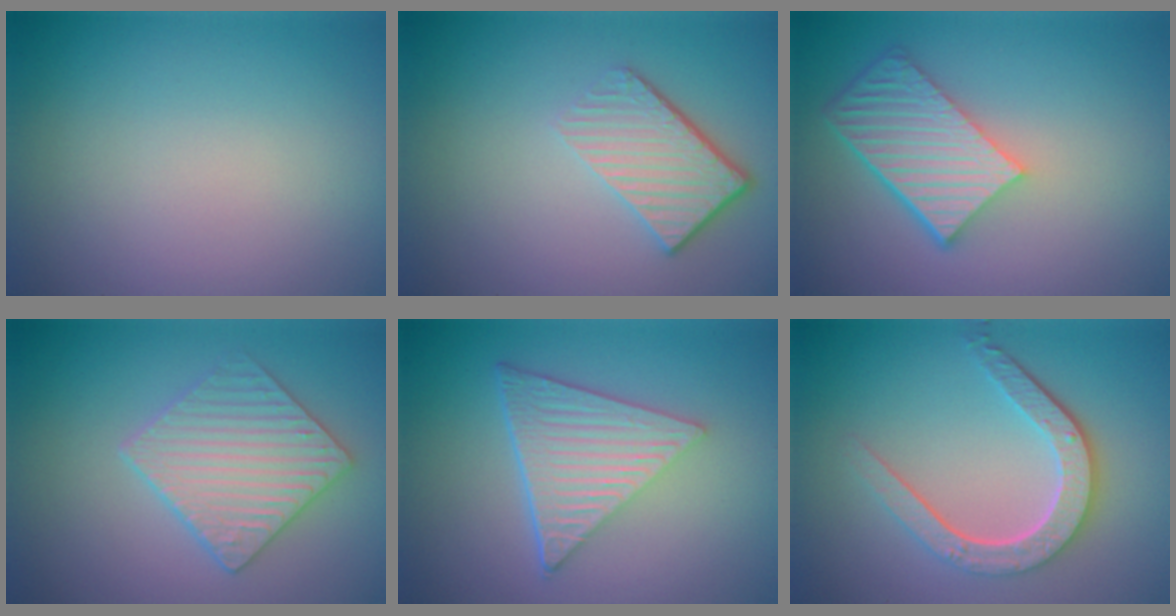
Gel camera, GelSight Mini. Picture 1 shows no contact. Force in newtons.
{"total": 4.3, "press": 3.0, "slide": 3.0}
{"total": 5.9, "press": 4.2, "slide": 4.2}
{"total": 4.1, "press": 3.7, "slide": 1.7}
{"total": 6.8, "press": 4.5, "slide": 5.1}
{"total": 4.7, "press": 3.7, "slide": 2.9}